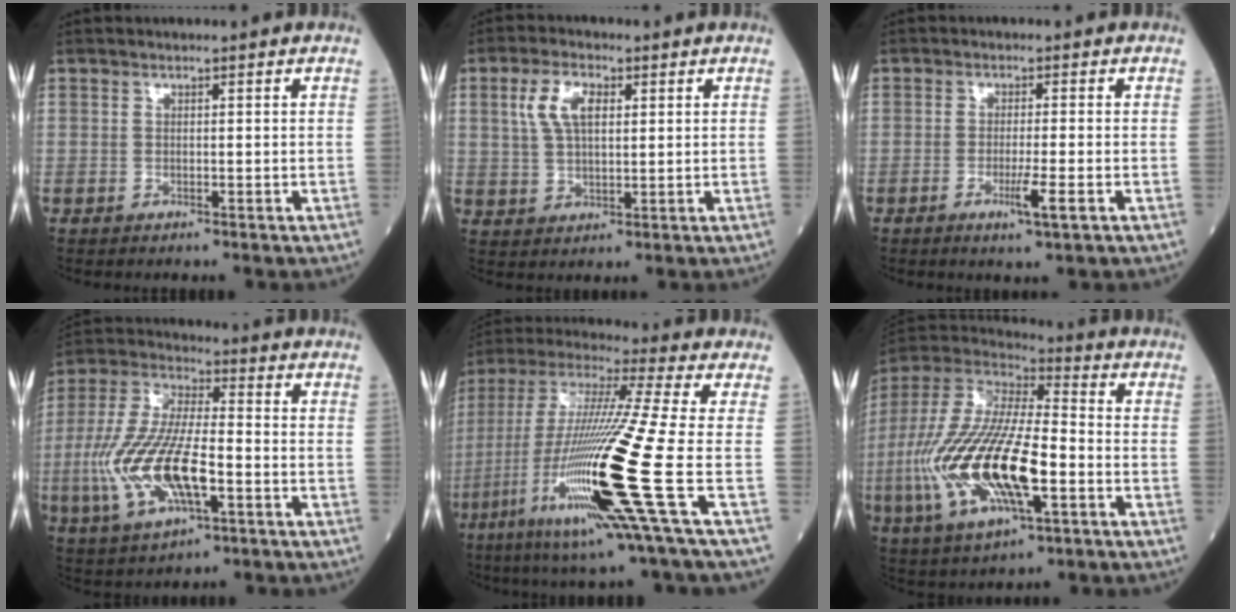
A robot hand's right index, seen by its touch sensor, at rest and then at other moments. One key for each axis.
{"total": 6.3, "fx": 2.2, "fy": 2.8, "fz": 5.2, "tx": -0.117, "ty": 0.014, "tz": 0.050}
{"total": 3.9, "fx": -1.6, "fy": -0.2, "fz": 3.6, "tx": -0.065, "ty": -0.009, "tz": -0.025}
{"total": 15.8, "fx": -4.0, "fy": 4.7, "fz": 14.6, "tx": -0.321, "ty": -0.005, "tz": -0.072}
{"total": 23.0, "fx": -7.3, "fy": -1.0, "fz": 21.8, "tx": -0.459, "ty": -0.044, "tz": -0.147}
{"total": 22.7, "fx": -5.4, "fy": 6.6, "fz": 21.0, "tx": -0.482, "ty": -0.026, "tz": -0.097}